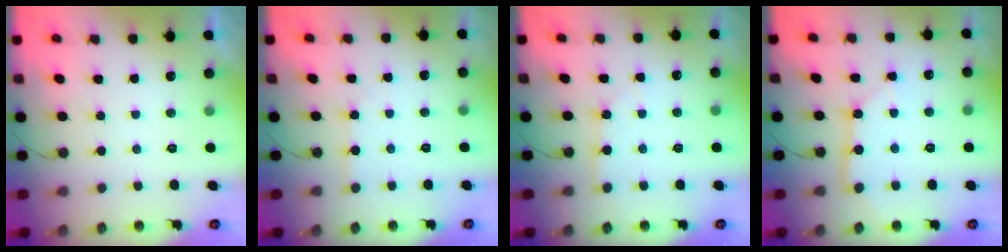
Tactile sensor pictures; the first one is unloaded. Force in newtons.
{"total": 2.1, "press": 2.0, "slide": 0.3}
{"total": 2.3, "press": 2.3, "slide": 0.3}
{"total": 7.8, "press": 7.7, "slide": 0.9}